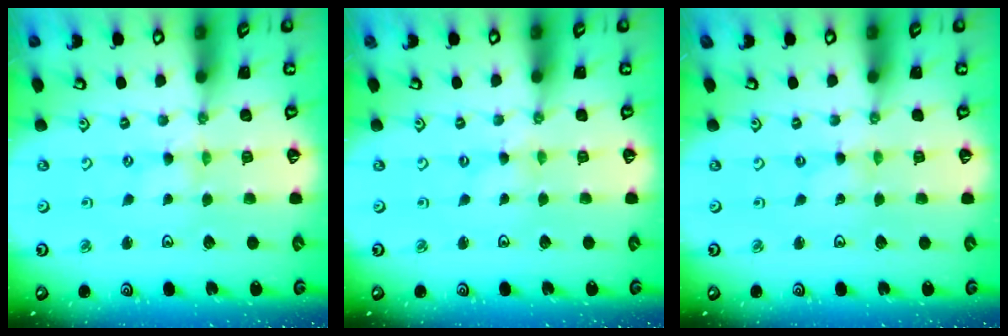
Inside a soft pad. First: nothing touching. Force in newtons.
{"total": 0.0}
{"total": 0.0}